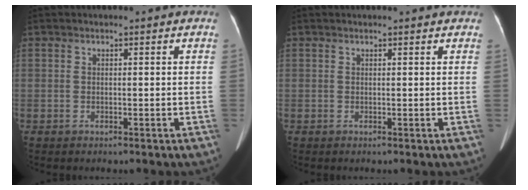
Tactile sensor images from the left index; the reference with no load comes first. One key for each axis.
{"total": 2.2, "fx": 2.1, "fy": 0.4, "fz": 0.7, "tx": -0.015, "ty": 0.018, "tz": 0.019}